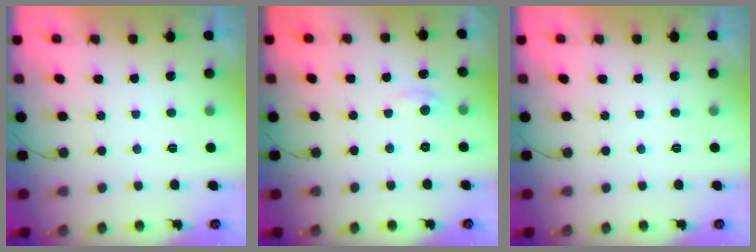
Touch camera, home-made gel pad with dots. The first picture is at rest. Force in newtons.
{"total": 2.8, "press": 2.8, "slide": 0.4}
{"total": 0.0}